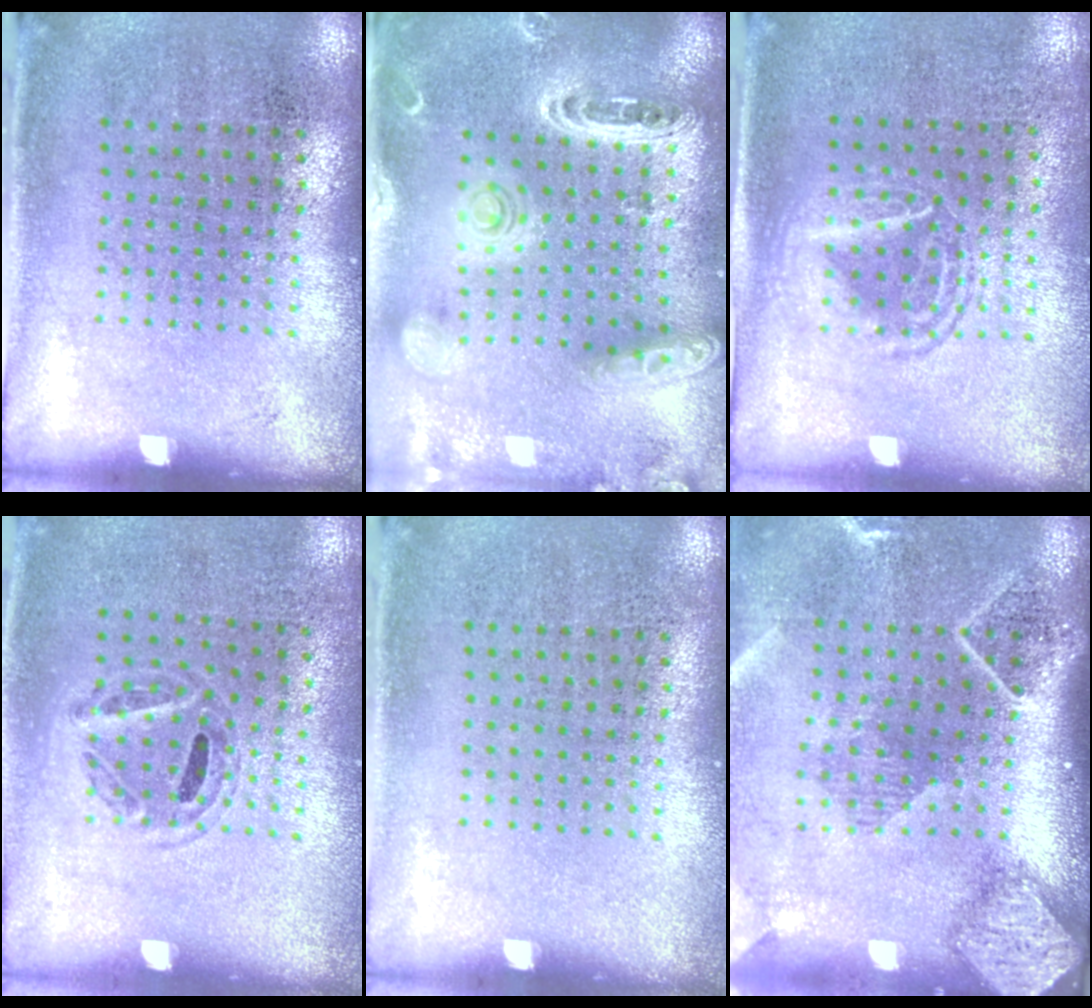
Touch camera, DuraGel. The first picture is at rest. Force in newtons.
{"total": 2.2, "press": 2.1, "slide": 0.7}
{"total": 1.3, "press": 1.2, "slide": 0.5}
{"total": 1.0, "press": 0.7, "slide": 0.7}
{"total": 0.0}
{"total": 2.7, "press": 2.0, "slide": 1.8}